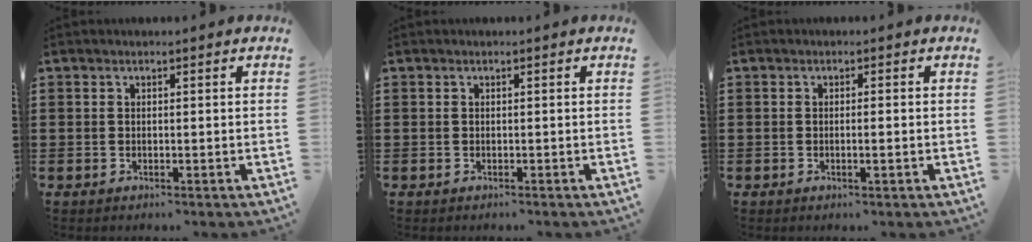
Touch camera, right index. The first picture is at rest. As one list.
[{"total": 0.0}, {"total": 1.1, "force": [-0.4, 0.0, 1.1], "torque": [-0.017, -0.003, -0.007]}]